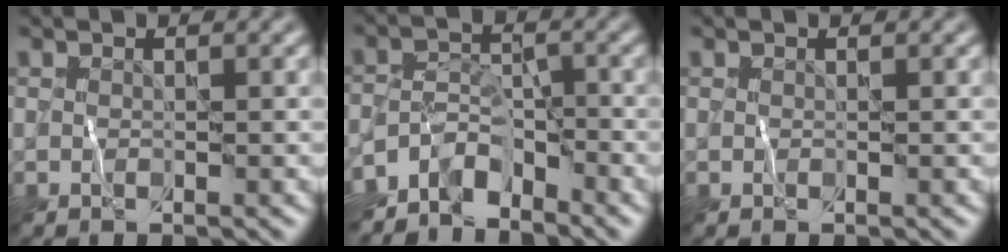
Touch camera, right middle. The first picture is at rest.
{"total": 4.4, "force": [-3.7, 1.9, 1.5], "torque": [-0.012, -0.003, -0.077]}
{"total": 0.0}